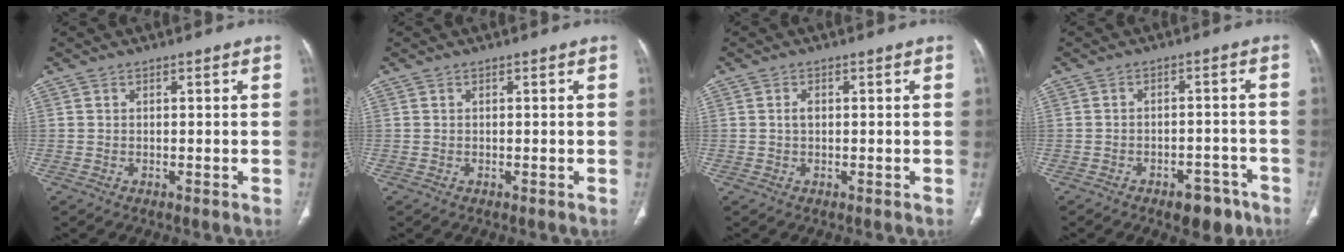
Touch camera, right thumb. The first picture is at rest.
{"total": 0.0}
{"total": 1.3, "force": [0.1, 0.8, 1.0], "torque": [-0.019, 0.002, 0.000]}
{"total": 6.9, "force": [-4.5, 3.6, 3.7], "torque": [-0.029, 0.030, -0.057]}